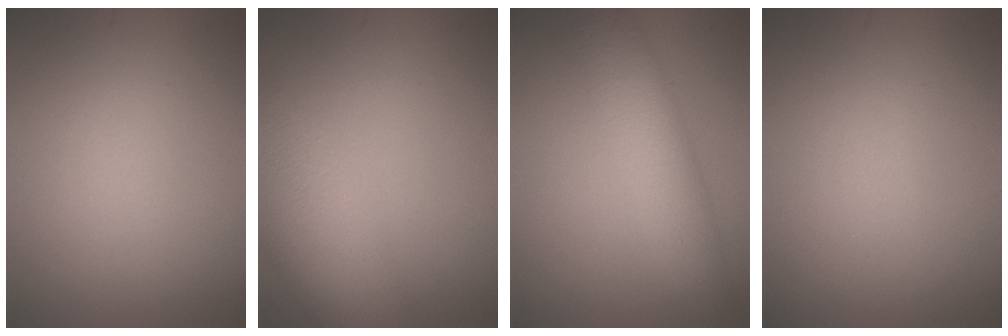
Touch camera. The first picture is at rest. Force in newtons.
{"total": 10.3, "press": 10.3, "slide": 1.0}
{"total": 5.3, "press": 5.3, "slide": 0.2}
{"total": 0.0}